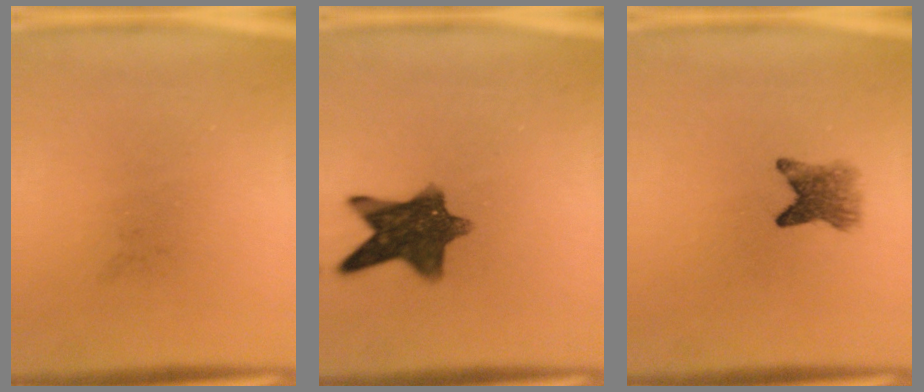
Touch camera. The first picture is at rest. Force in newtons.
{"total": 10.1}
{"total": 3.6}